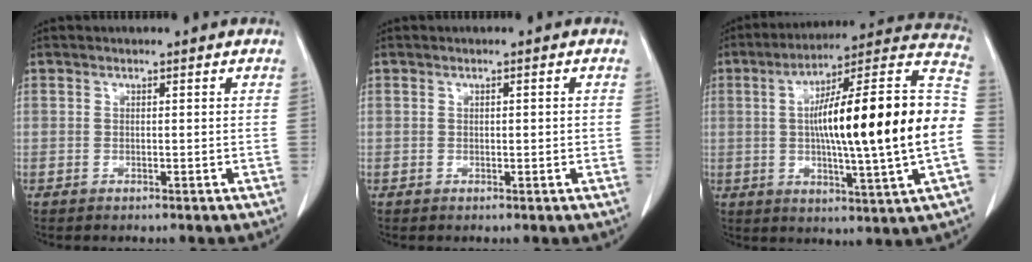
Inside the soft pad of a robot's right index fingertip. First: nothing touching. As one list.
[{"total": 1.3, "force": [0.0, 0.4, 1.2], "torque": [-0.021, 0.000, 0.002]}, {"total": 25.8, "force": [-1.0, 1.2, 25.8], "torque": [-0.339, 0.028, -0.026]}]